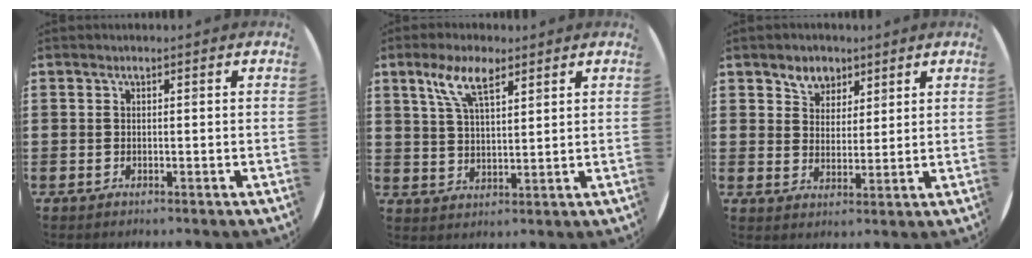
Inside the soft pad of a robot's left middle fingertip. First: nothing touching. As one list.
[{"total": 6.6, "force": [4.3, 2.3, 4.4], "torque": [-0.091, 0.002, 0.075]}, {"total": 3.9, "force": [3.1, 2.4, 0.0], "torque": [-0.012, 0.001, 0.058]}]